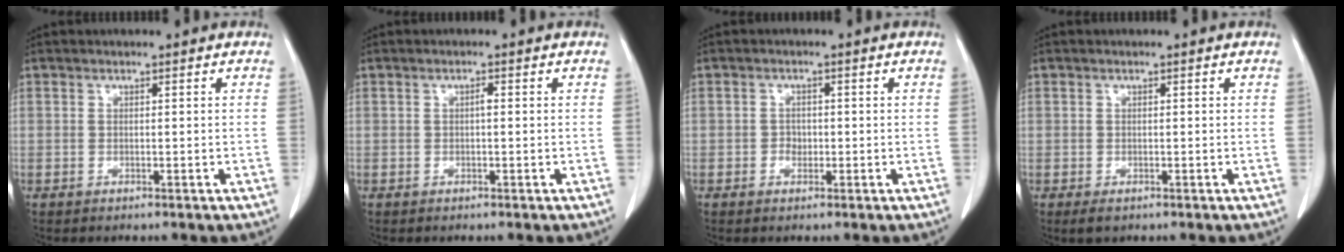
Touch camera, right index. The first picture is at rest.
{"total": 0.8, "force": [0.0, 0.1, 0.7], "torque": [-0.012, 0.002, 0.000]}
{"total": 1.5, "force": [-0.4, 1.2, 0.8], "torque": [-0.010, 0.006, -0.005]}
{"total": 1.5, "force": [-0.8, 1.1, 0.8], "torque": [-0.012, 0.000, -0.006]}